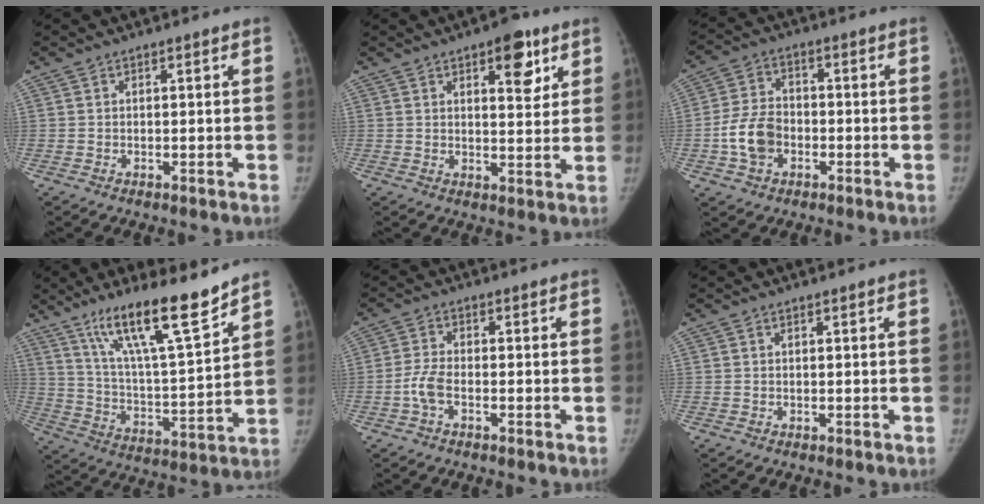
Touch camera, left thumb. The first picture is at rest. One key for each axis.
{"total": 7.9, "fx": 4.2, "fy": 3.5, "fz": 5.7, "tx": -0.049, "ty": -0.019, "tz": 0.054}
{"total": 8.2, "fx": -2.4, "fy": 6.0, "fz": 5.0, "tx": -0.082, "ty": 0.018, "tz": -0.051}
{"total": 17.1, "fx": 12.5, "fy": 2.4, "fz": 11.4, "tx": -0.171, "ty": -0.079, "tz": 0.220}
{"total": 3.5, "fx": -1.6, "fy": 1.6, "fz": 2.7, "tx": -0.059, "ty": 0.008, "tz": -0.038}
{"total": 0.0}